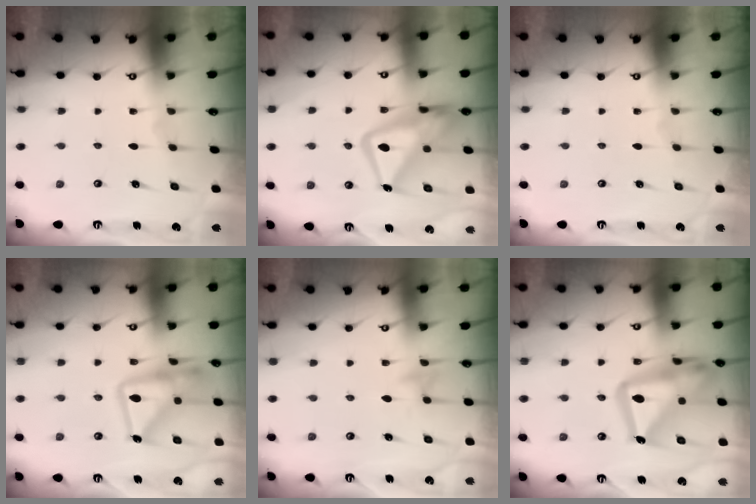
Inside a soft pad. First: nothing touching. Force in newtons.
{"total": 17.1, "press": 17.0, "slide": 1.5}
{"total": 0.0}
{"total": 19.2, "press": 19.1, "slide": 1.3}
{"total": 5.6, "press": 5.6, "slide": 0.7}
{"total": 23.4, "press": 23.3, "slide": 2.2}